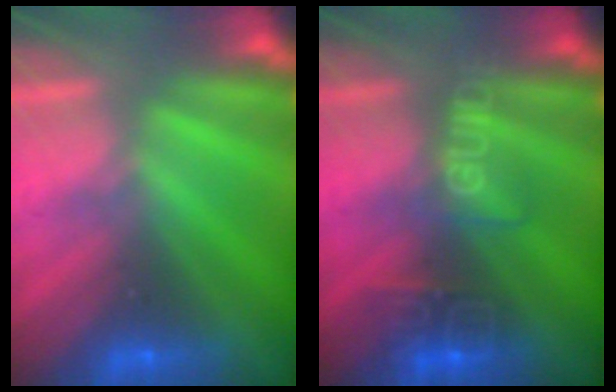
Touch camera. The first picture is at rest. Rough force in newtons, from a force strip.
{"total": 2.7}